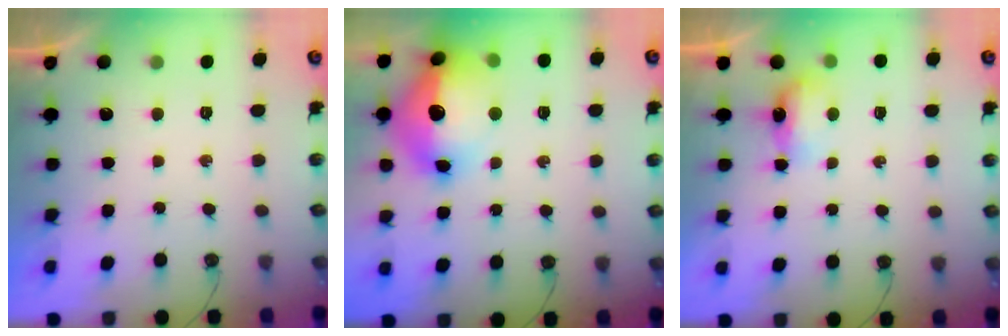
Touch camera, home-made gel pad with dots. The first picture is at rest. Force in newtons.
{"total": 19.1, "press": 19.0, "slide": 1.7}
{"total": 7.1, "press": 5.4, "slide": 4.6}